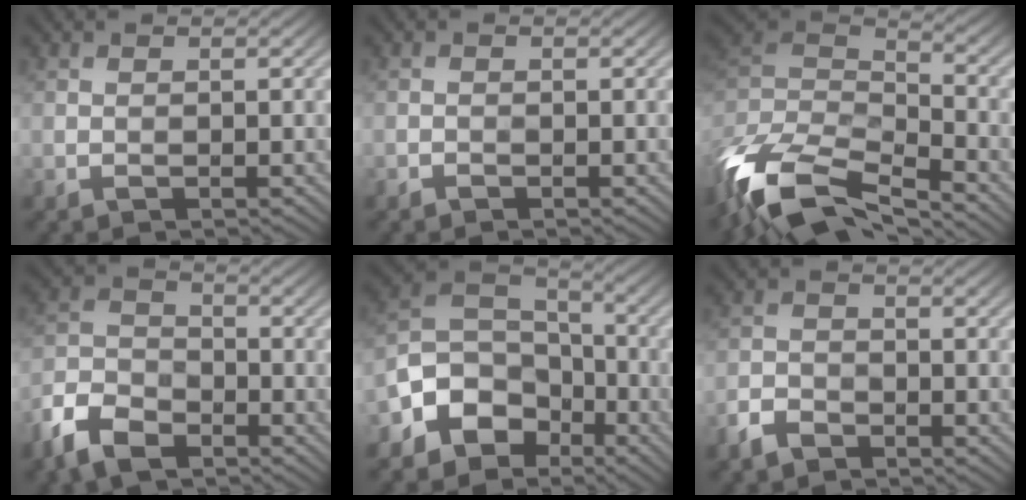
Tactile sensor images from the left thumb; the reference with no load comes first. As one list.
[{"total": 0.6, "force": [-0.6, 0.1, -0.1], "torque": [-0.002, -0.004, -0.008]}, {"total": 13.7, "force": [-8.5, 6.6, 8.5], "torque": [-0.242, -0.015, -0.136]}, {"total": 8.2, "force": [-5.6, 4.4, 4.2], "torque": [-0.104, -0.014, -0.122]}, {"total": 9.5, "force": [-5.1, 6.8, 4.2], "torque": [-0.095, -0.011, -0.098]}, {"total": 3.1, "force": [-2.4, 1.6, 1.1], "torque": [-0.029, -0.009, -0.054]}]